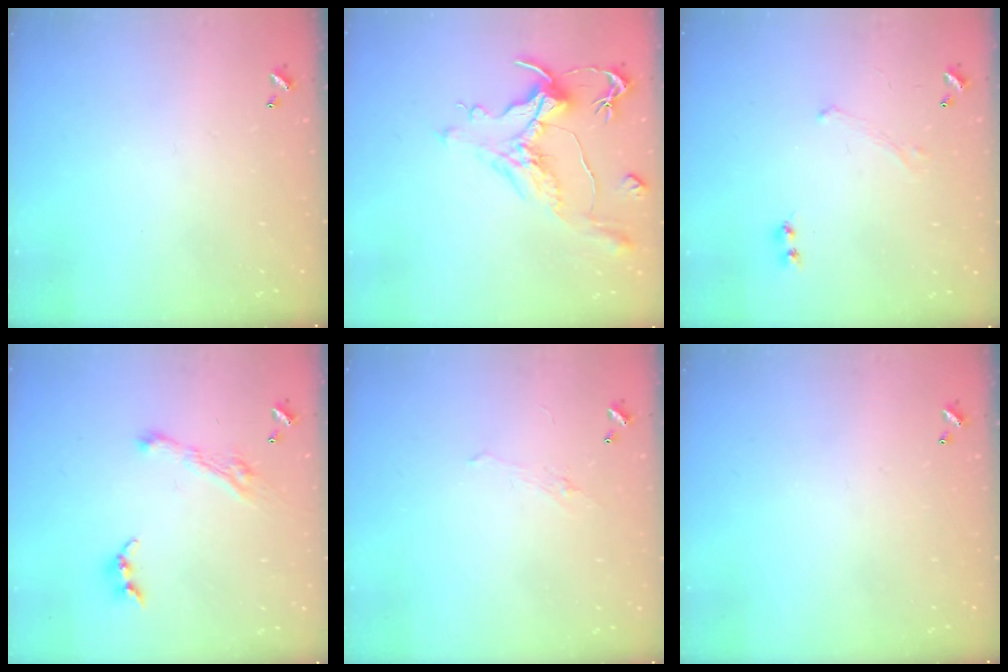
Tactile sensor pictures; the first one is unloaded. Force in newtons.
{"total": 1.1, "press": 0.2, "slide": 1.1}
{"total": 0.7, "press": 0.6, "slide": 0.2}
{"total": 5.0, "press": 5.0, "slide": 0.8}
{"total": 0.9, "press": 0.5, "slide": 0.7}
{"total": 0.0}